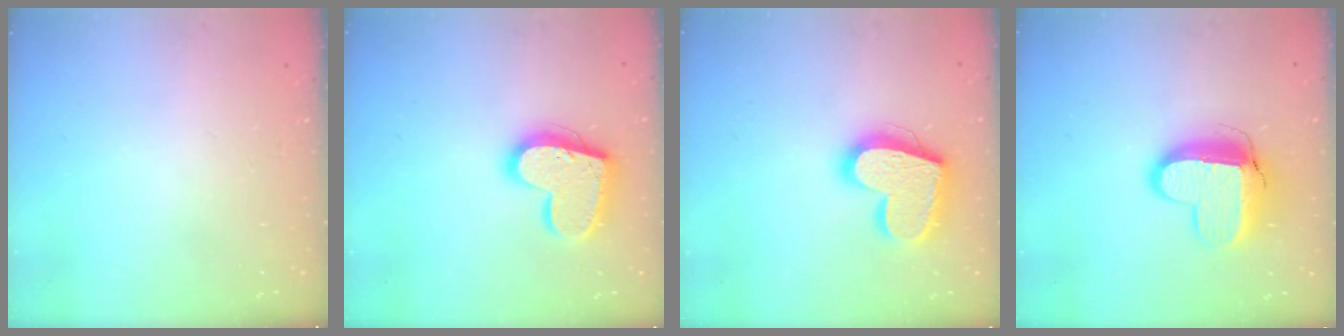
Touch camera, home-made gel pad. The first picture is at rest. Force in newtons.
{"total": 18.0, "press": 17.9, "slide": 1.4}
{"total": 19.5, "press": 19.4, "slide": 1.6}
{"total": 13.3, "press": 13.3, "slide": 1.0}